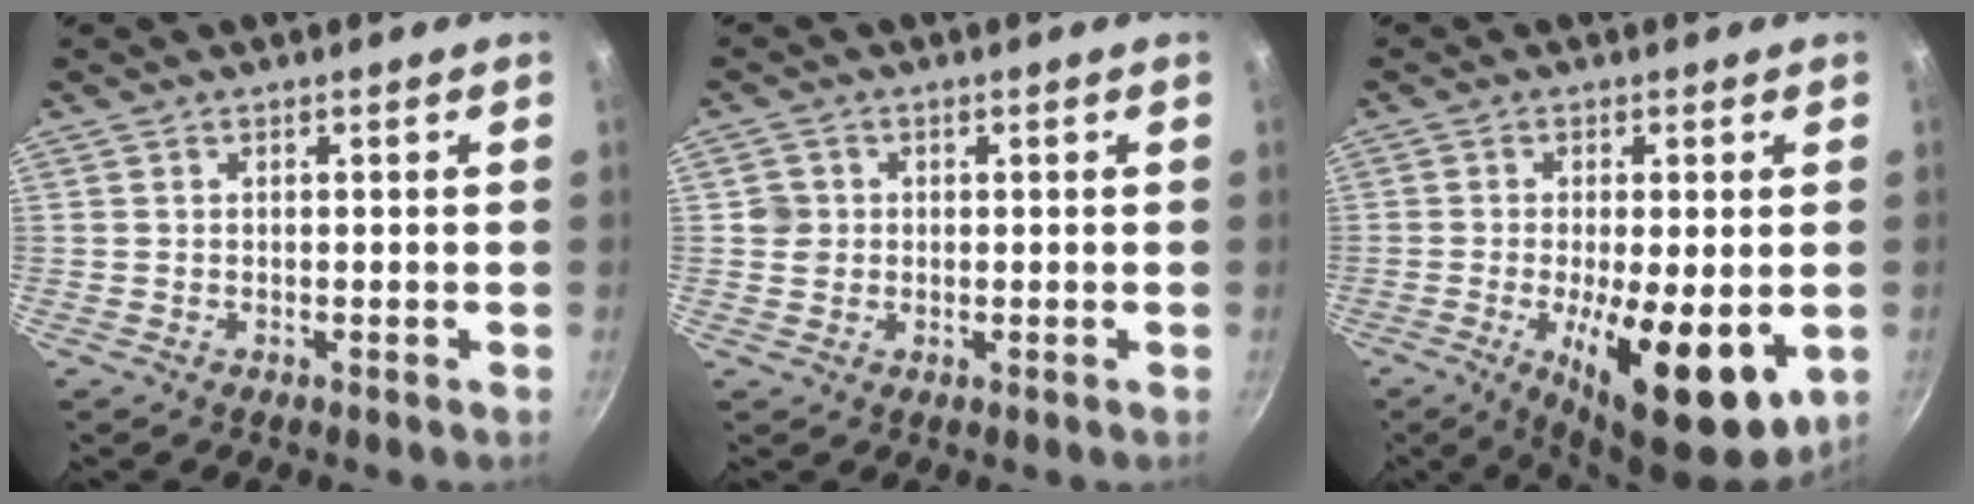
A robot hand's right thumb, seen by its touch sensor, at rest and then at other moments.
{"total": 2.8, "force": [0.4, 2.6, 0.7], "torque": [0.002, 0.003, 0.007]}
{"total": 16.1, "force": [-4.2, 5.6, 14.5], "torque": [-0.199, -0.024, -0.046]}